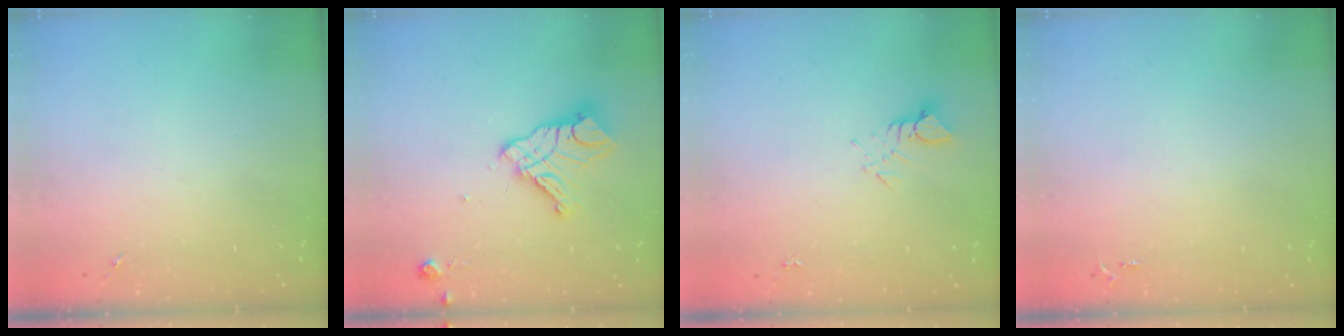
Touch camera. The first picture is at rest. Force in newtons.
{"total": 14.6, "press": 14.5, "slide": 1.4}
{"total": 3.1, "press": 3.1, "slide": 0.3}
{"total": 2.5, "press": 2.5, "slide": 0.3}